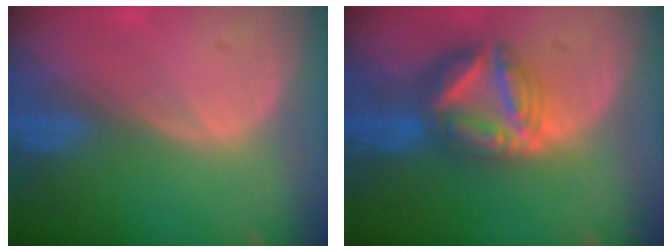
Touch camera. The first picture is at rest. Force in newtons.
{"total": 7.7, "press": 7.7, "slide": 0.7}